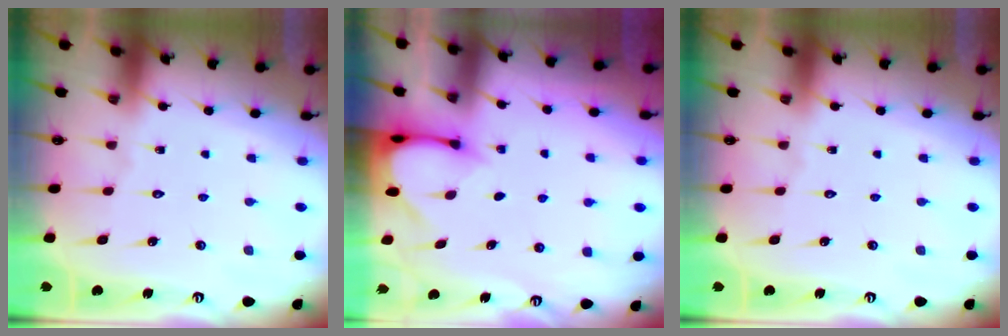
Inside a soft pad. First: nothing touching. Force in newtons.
{"total": 3.3, "press": 3.3, "slide": 0.3}
{"total": 0.0}